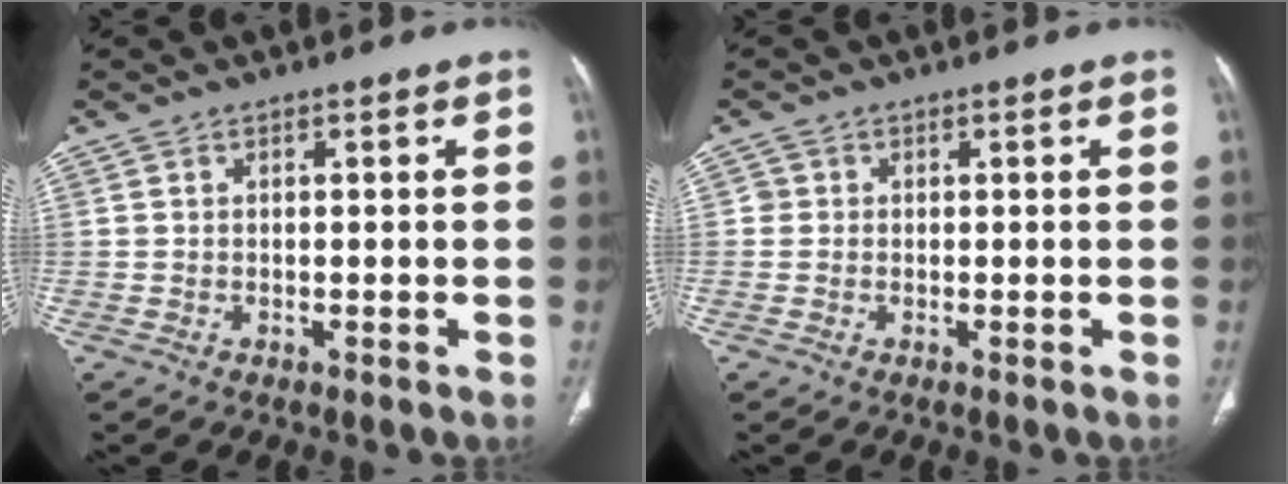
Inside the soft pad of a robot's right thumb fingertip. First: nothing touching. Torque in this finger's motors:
{"motor_torque": [-0.01, -0.27, 0.26, 0.14, 0.01]}